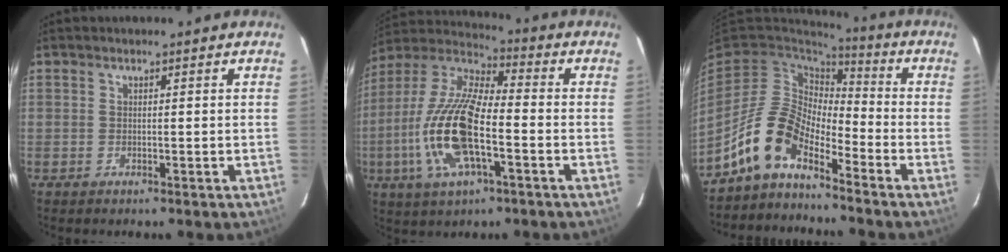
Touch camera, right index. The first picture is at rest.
{"total": 18.0, "force": [-5.1, 6.2, 16.1], "torque": [-0.337, -0.010, -0.105]}
{"total": 11.2, "force": [-7.6, 4.8, 6.6], "torque": [-0.129, 0.019, -0.162]}